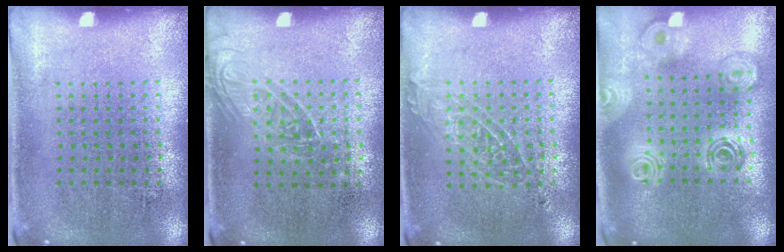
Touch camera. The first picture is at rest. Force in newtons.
{"total": 1.2, "press": 1.1, "slide": 0.7}
{"total": 1.0, "press": 1.0, "slide": 0.3}
{"total": 2.1, "press": 1.7, "slide": 1.2}